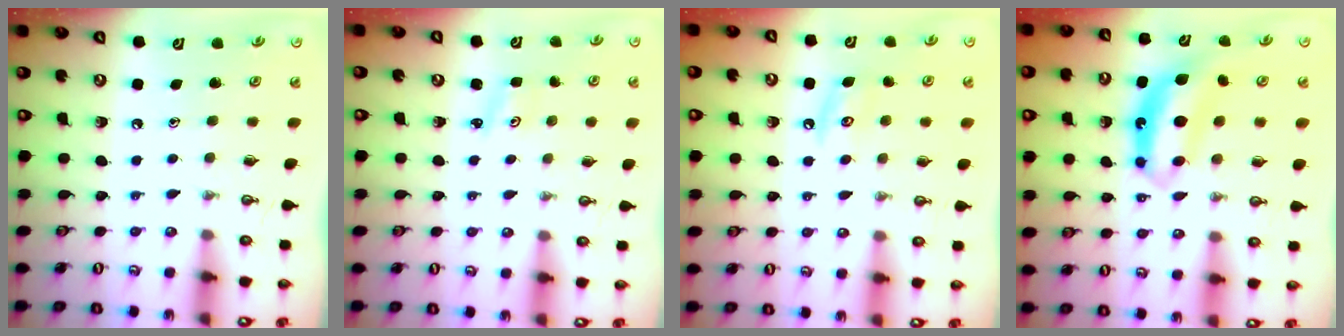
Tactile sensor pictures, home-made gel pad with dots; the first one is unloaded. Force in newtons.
{"total": 2.0, "press": 2.0, "slide": 0.3}
{"total": 7.7, "press": 7.6, "slide": 0.8}
{"total": 7.0, "press": 7.0, "slide": 0.2}